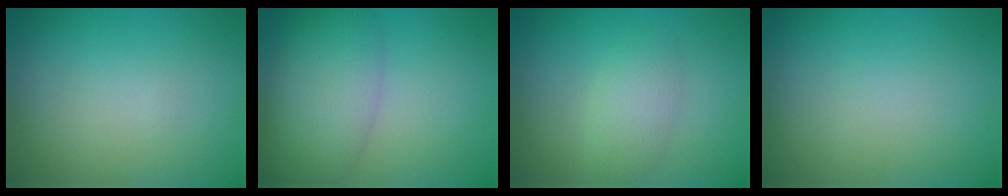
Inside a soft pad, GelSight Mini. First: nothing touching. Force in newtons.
{"total": 5.4, "press": 5.4, "slide": 0.2}
{"total": 2.3, "press": 2.3, "slide": 0.1}
{"total": 0.0}